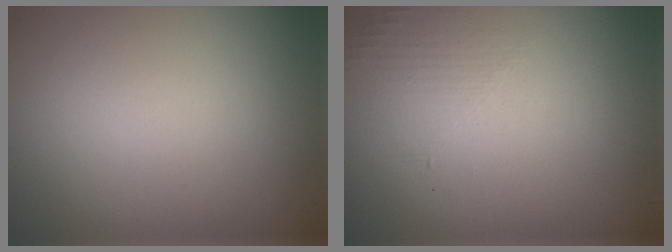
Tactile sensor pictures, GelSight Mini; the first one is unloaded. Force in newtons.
{"total": 1.4, "press": 0.2, "slide": 1.4}